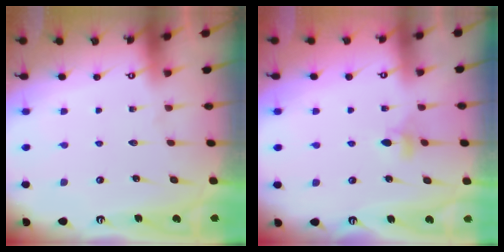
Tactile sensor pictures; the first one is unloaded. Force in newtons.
{"total": 3.6, "press": 3.4, "slide": 1.0}